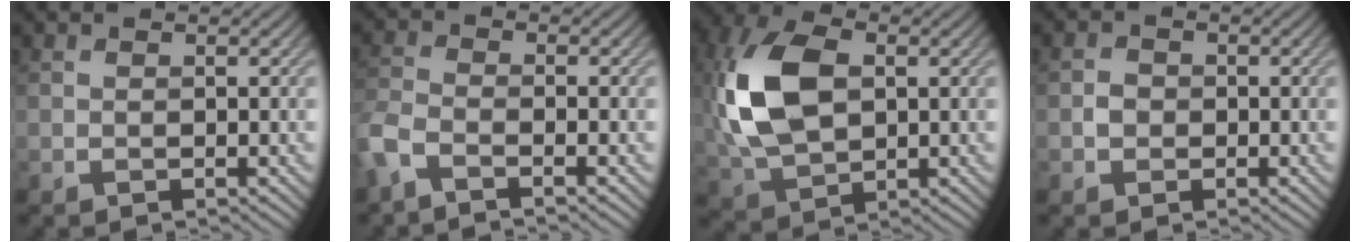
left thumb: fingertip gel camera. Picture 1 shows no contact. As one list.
[{"total": 4.2, "force": [-3.0, 1.3, 2.6], "torque": [-0.065, -0.010, -0.076]}, {"total": 12.6, "force": [1.4, 7.8, 9.8], "torque": [-0.241, 0.015, 0.022]}, {"total": 1.4, "force": [-0.4, 1.3, 0.4], "torque": [-0.005, 0.000, -0.013]}]